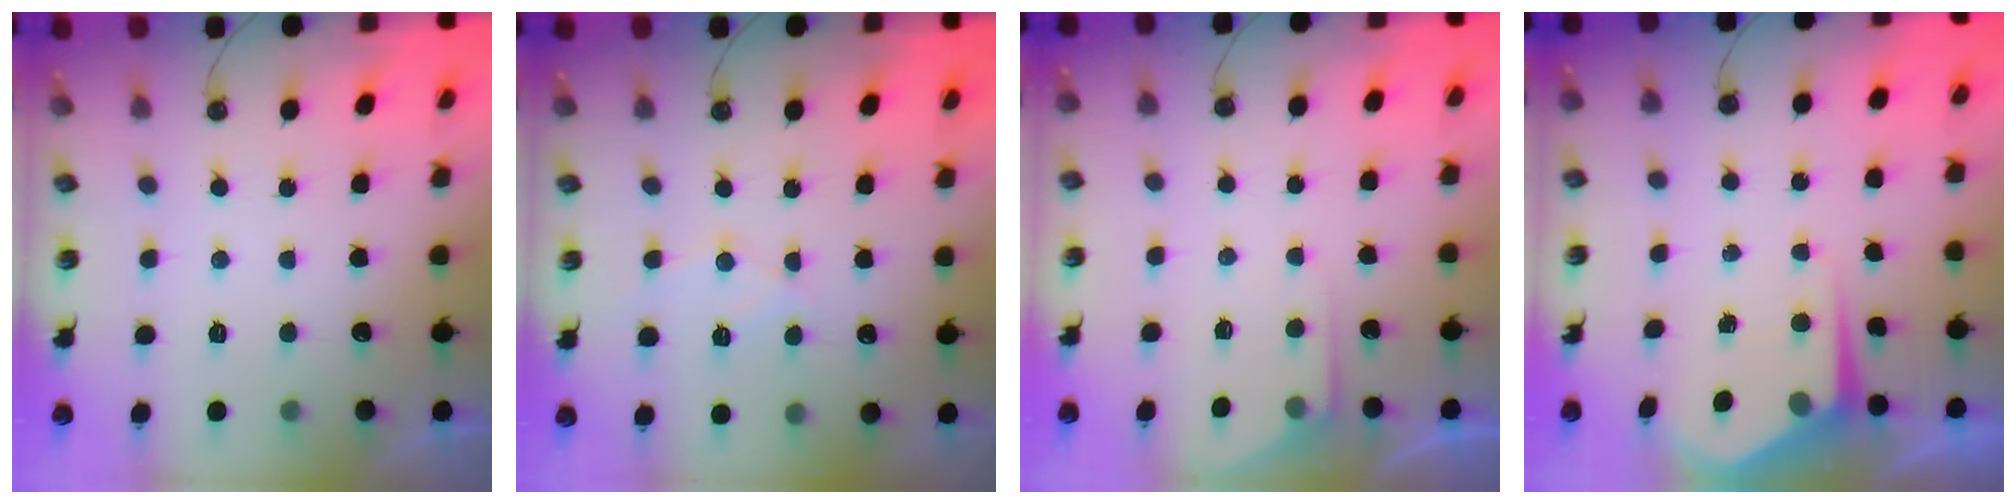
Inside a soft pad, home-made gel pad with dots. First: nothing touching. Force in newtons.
{"total": 7.9, "press": 7.9, "slide": 0.7}
{"total": 3.8, "press": 3.7, "slide": 0.6}
{"total": 6.7, "press": 6.7, "slide": 0.2}